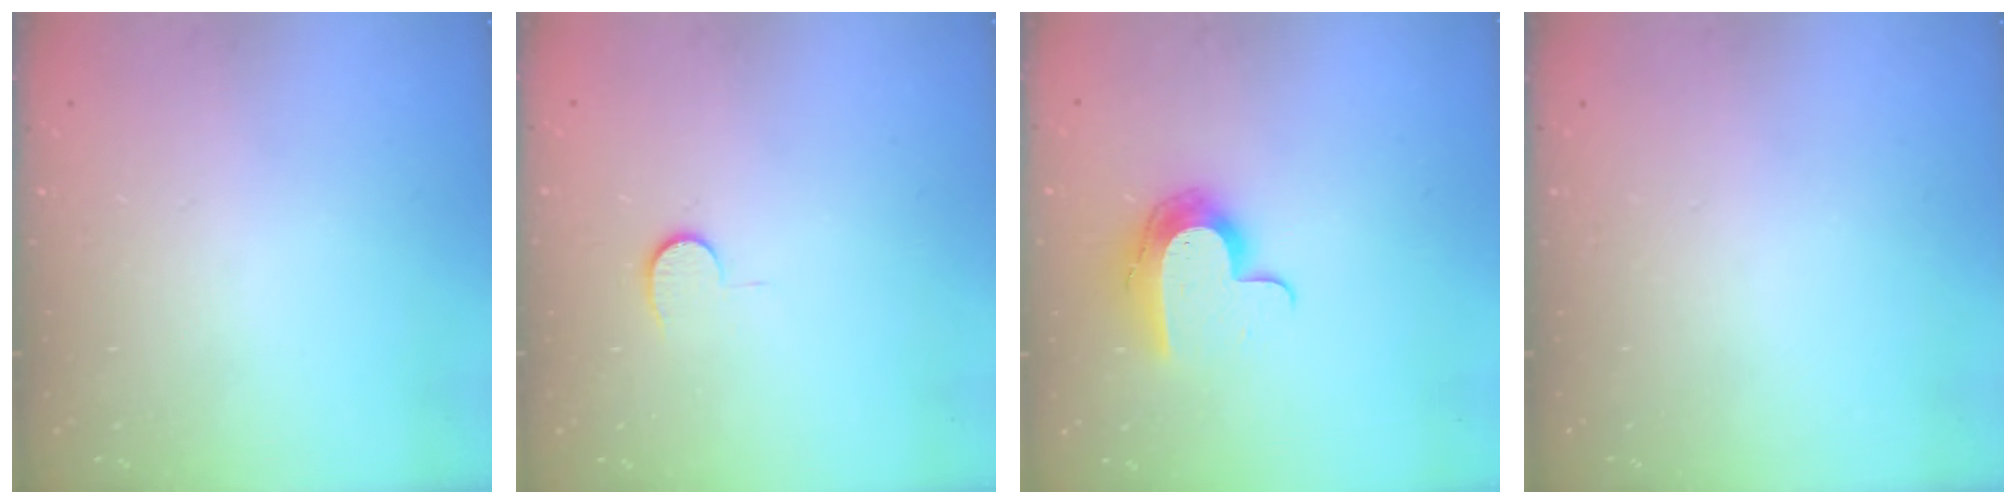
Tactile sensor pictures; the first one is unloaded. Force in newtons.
{"total": 4.0, "press": 4.0, "slide": 0.4}
{"total": 12.1, "press": 12.1, "slide": 0.6}
{"total": 0.0}